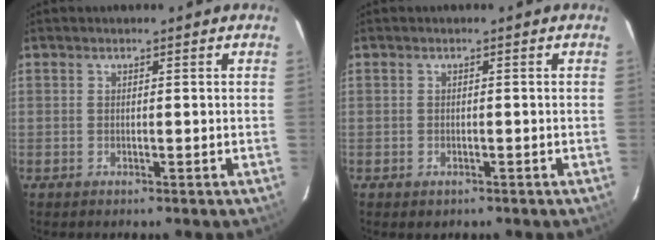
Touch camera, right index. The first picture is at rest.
{"total": 1.2, "force": [-0.6, 1.0, 0.4], "torque": [-0.006, 0.000, -0.007]}